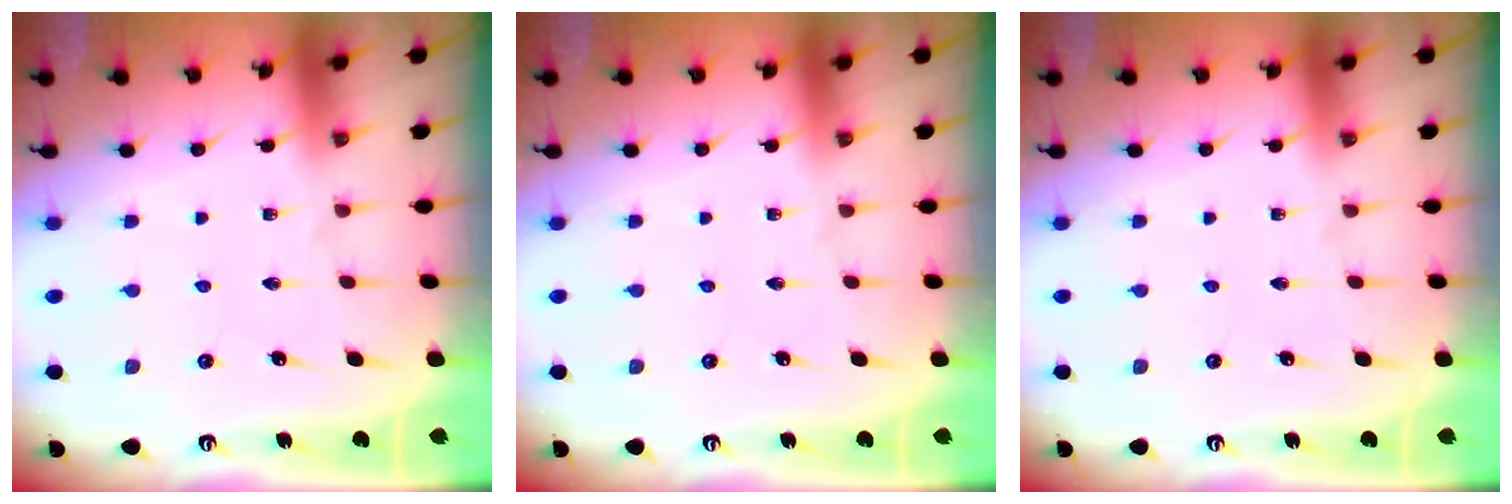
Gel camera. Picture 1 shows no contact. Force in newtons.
{"total": 0.0}
{"total": 0.0}